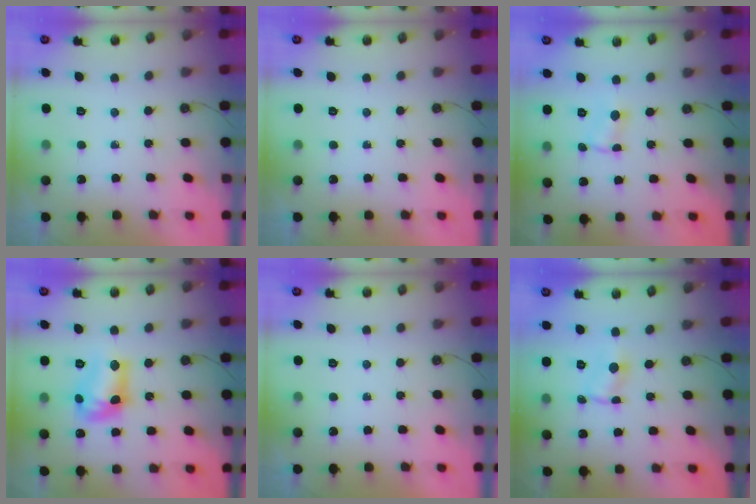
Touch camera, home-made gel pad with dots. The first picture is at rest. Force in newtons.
{"total": 0.0}
{"total": 1.9, "press": 1.9, "slide": 0.2}
{"total": 12.2, "press": 12.2, "slide": 0.8}
{"total": 0.0}
{"total": 1.1, "press": 1.0, "slide": 0.2}